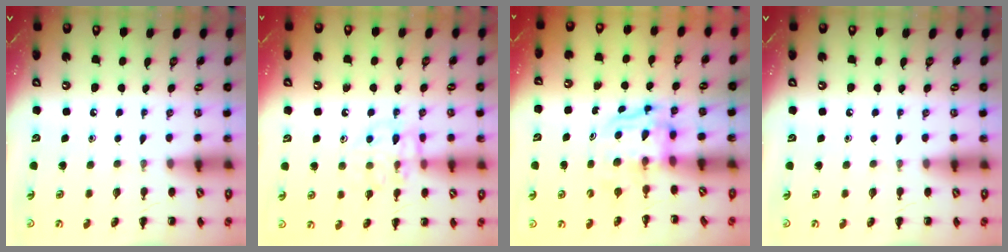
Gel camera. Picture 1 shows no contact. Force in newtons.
{"total": 10.1, "press": 10.1, "slide": 0.4}
{"total": 3.5, "press": 3.4, "slide": 0.3}
{"total": 0.0}